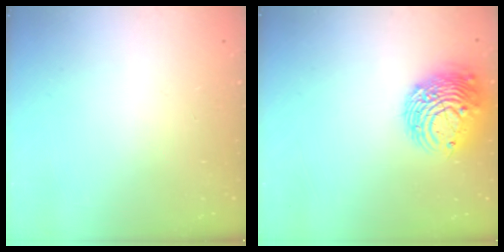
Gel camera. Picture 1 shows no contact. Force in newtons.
{"total": 11.0, "press": 10.9, "slide": 1.6}